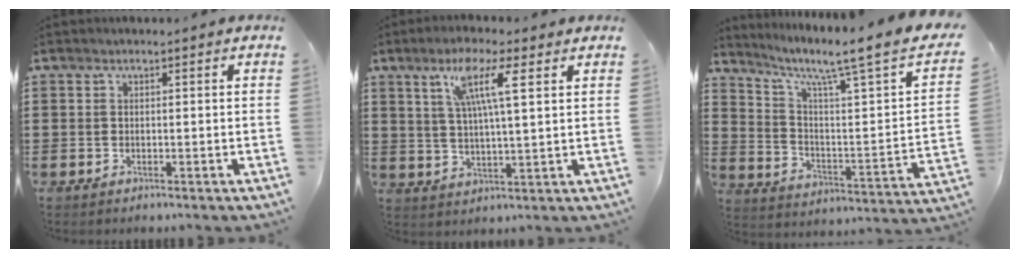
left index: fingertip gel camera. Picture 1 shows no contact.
{"total": 8.3, "force": [4.1, 1.5, 7.1], "torque": [-0.142, 0.006, 0.067]}
{"total": 6.2, "force": [4.2, -0.1, 4.6], "torque": [-0.106, -0.042, 0.056]}